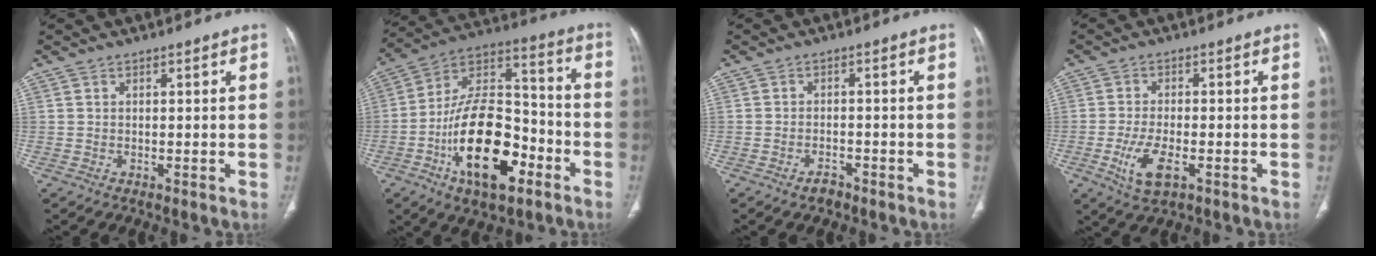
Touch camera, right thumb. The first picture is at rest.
{"total": 22.1, "force": [-8.7, 11.0, 17.1], "torque": [-0.272, 0.057, -0.147]}
{"total": 2.3, "force": [-1.8, 1.1, 0.9], "torque": [-0.020, 0.009, -0.028]}
{"total": 6.8, "force": [-2.7, 2.9, 5.6], "torque": [-0.115, 0.002, -0.044]}